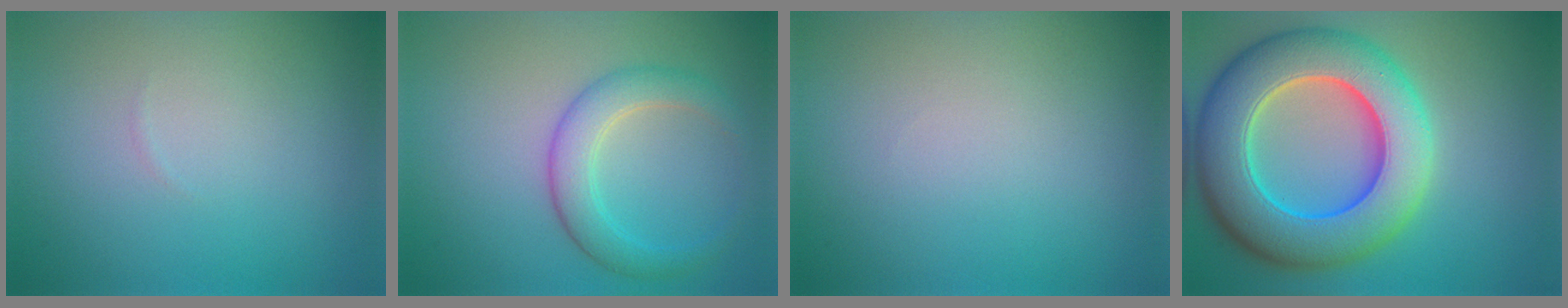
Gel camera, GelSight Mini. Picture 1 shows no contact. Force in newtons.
{"total": 3.7, "press": 3.7, "slide": 0.2}
{"total": 0.0}
{"total": 12.2, "press": 12.2, "slide": 0.4}